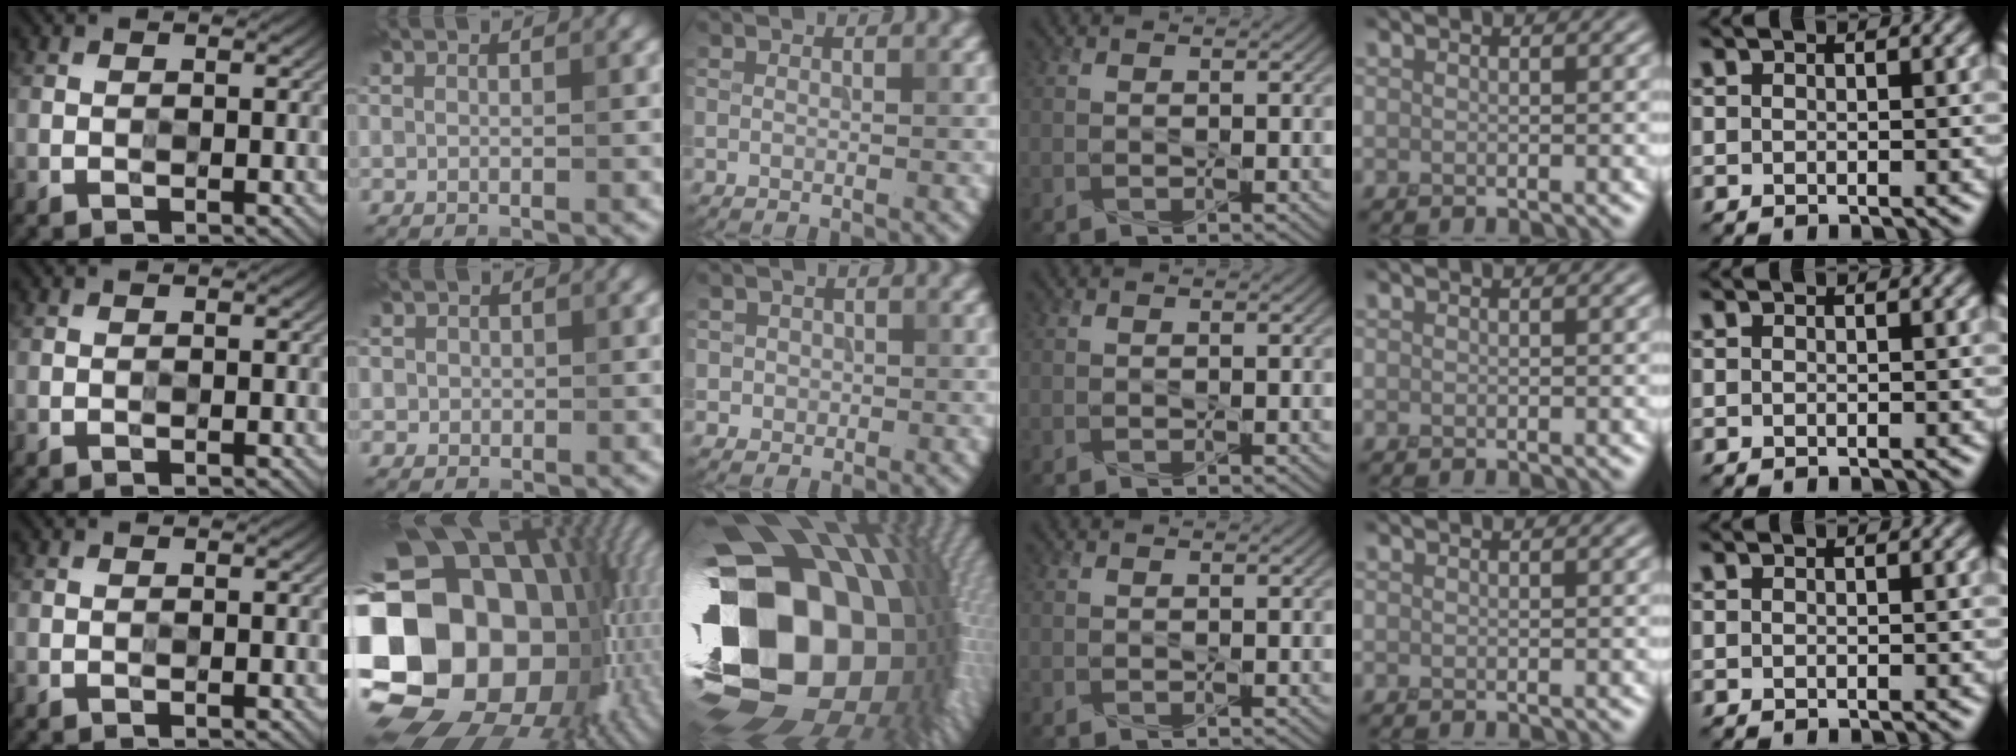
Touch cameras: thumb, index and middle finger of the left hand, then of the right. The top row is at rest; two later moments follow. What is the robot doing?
{"motion": "press", "object": "memory foam"}